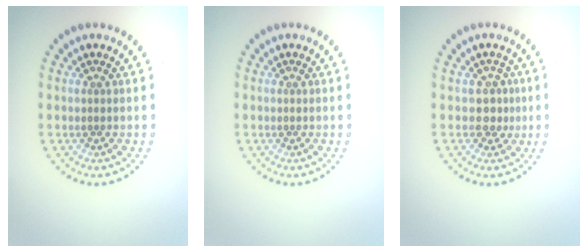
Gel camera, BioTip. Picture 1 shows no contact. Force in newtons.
{"total": 0.0}
{"total": 2.0, "press": 1.4, "slide": 1.3}